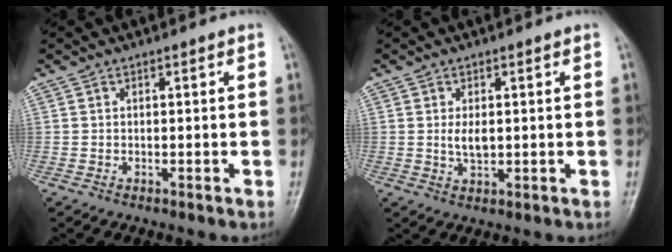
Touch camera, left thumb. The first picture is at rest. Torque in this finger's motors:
{"motor_torque": [0.41, 0.48, 0.45, 0.04, 0.00]}